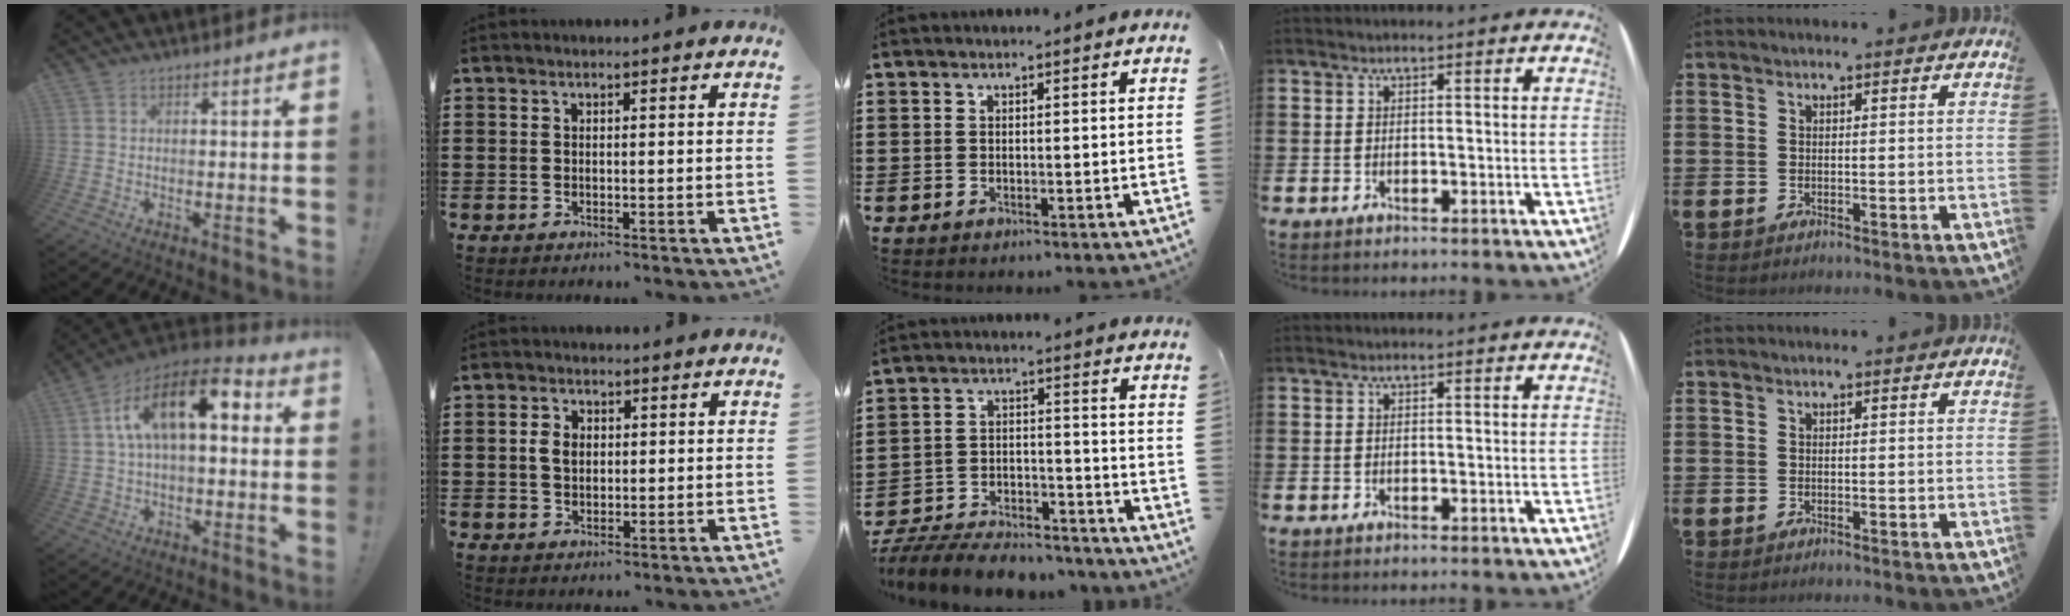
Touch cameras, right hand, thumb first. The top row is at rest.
{"thumb": {"total": 16.4, "force": [4.4, 7.9, 13.7], "torque": [-0.242, -0.007, 0.067]}, "index": {"total": 2.8, "force": [0.2, 2.0, 1.9], "torque": [-0.042, 0.011, 0.002]}, "middle": {"total": 8.0, "force": [-7.7, 1.5, 1.7], "torque": [-0.035, 0.016, -0.150]}}